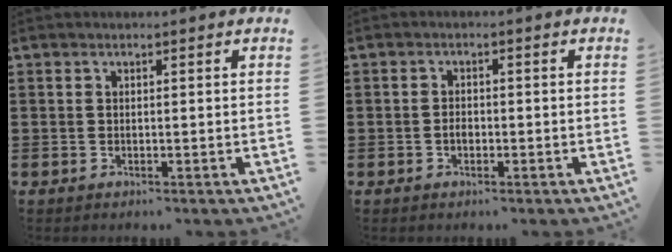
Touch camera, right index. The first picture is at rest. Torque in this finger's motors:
{"motor_torque": [1.31, 0.83, 0.14, 0.01]}